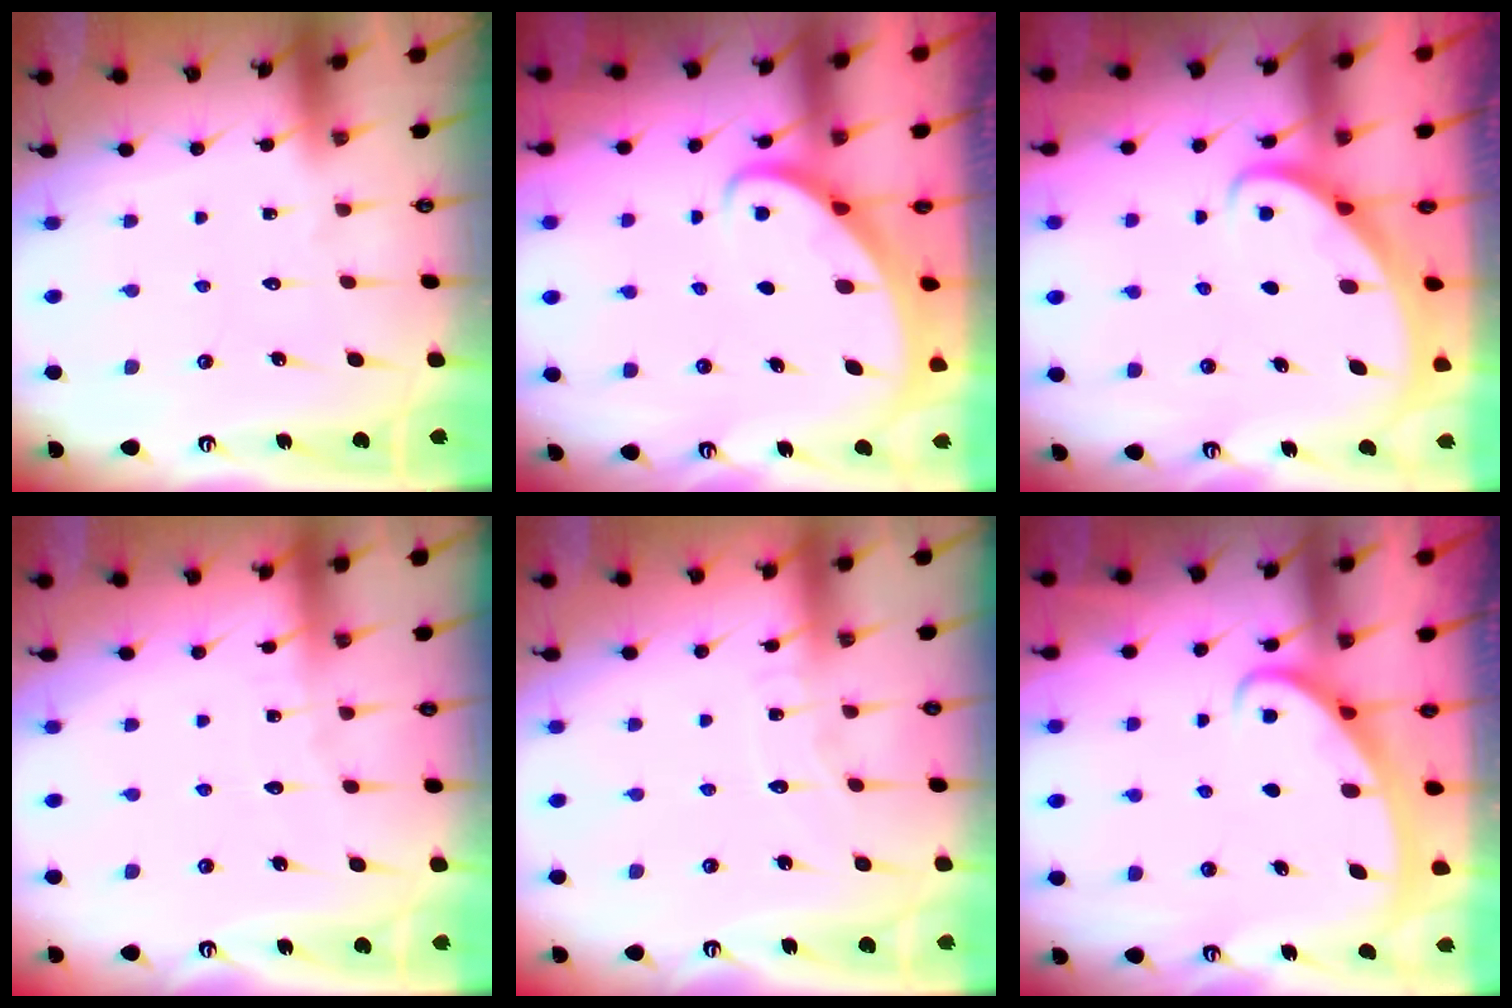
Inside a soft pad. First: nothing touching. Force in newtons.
{"total": 2.6, "press": 2.6, "slide": 0.3}
{"total": 2.2, "press": 2.2, "slide": 0.3}
{"total": 2.3, "press": 2.3, "slide": 0.3}
{"total": 4.5, "press": 4.5, "slide": 0.4}
{"total": 2.5, "press": 2.5, "slide": 0.4}